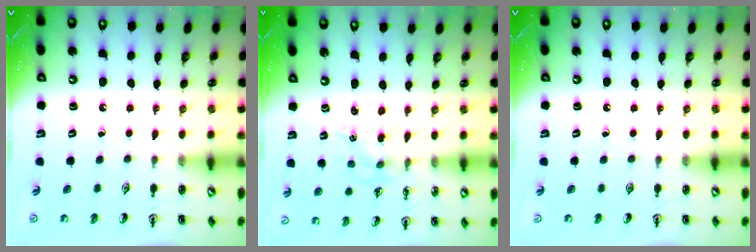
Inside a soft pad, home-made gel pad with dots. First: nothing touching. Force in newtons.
{"total": 0.7, "press": 0.6, "slide": 0.2}
{"total": 0.0}